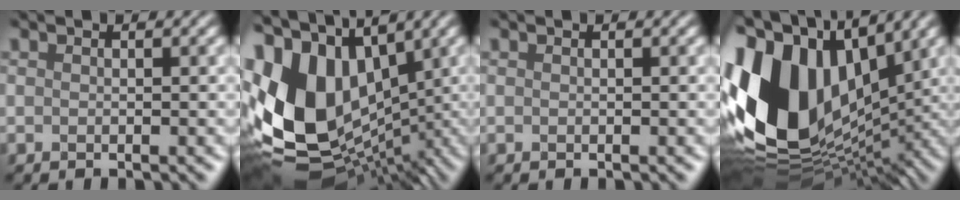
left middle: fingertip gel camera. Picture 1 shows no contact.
{"total": 14.6, "force": [2.6, 10.6, 9.7], "torque": [-0.231, 0.004, 0.048]}
{"total": 0.0}
{"total": 17.6, "force": [2.5, 12.1, 12.6], "torque": [-0.298, 0.009, 0.043]}